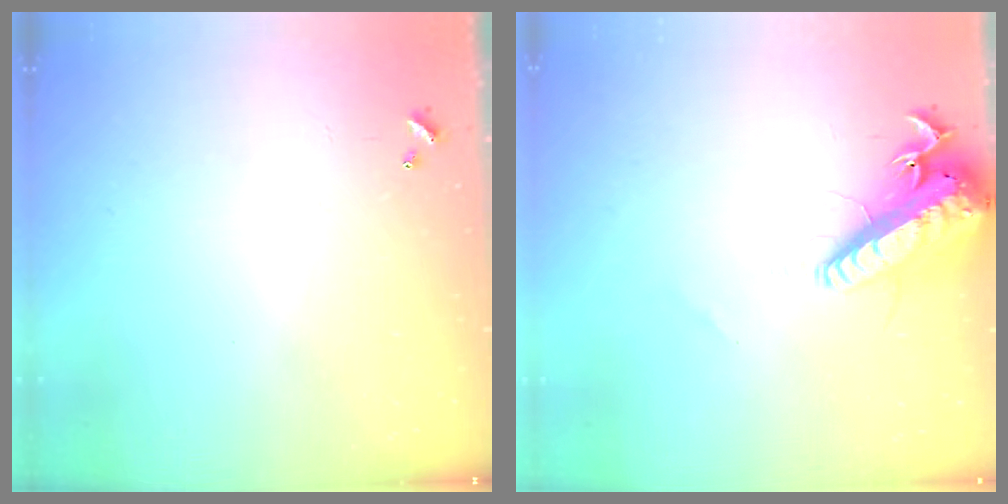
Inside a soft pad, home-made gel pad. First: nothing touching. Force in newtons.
{"total": 18.4, "press": 18.0, "slide": 4.0}